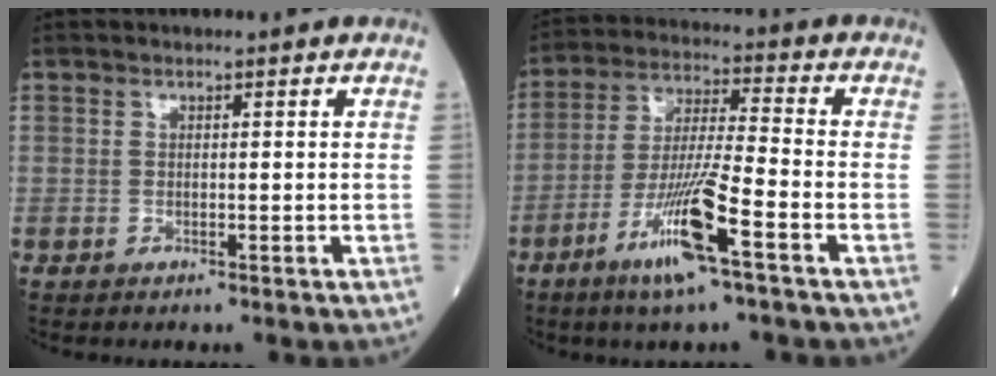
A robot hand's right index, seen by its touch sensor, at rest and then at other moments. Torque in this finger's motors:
{"motor_torque": [1.59, -0.55, 0.92, 0.21]}